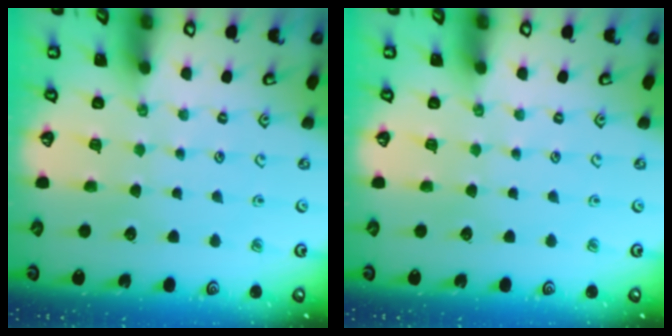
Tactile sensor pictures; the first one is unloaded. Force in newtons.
{"total": 0.0}